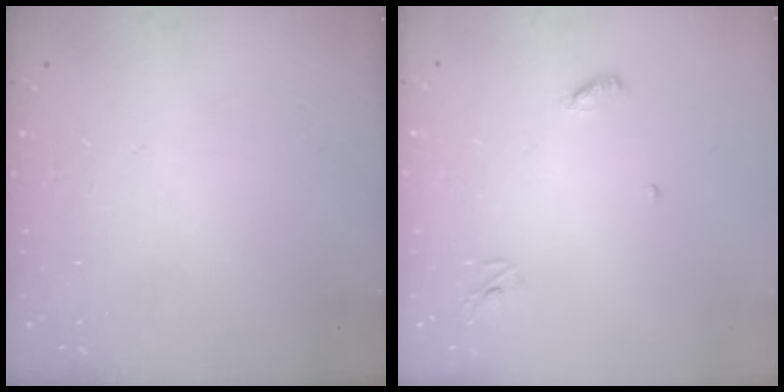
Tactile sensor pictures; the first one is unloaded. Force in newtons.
{"total": 3.9, "press": 3.9, "slide": 0.3}